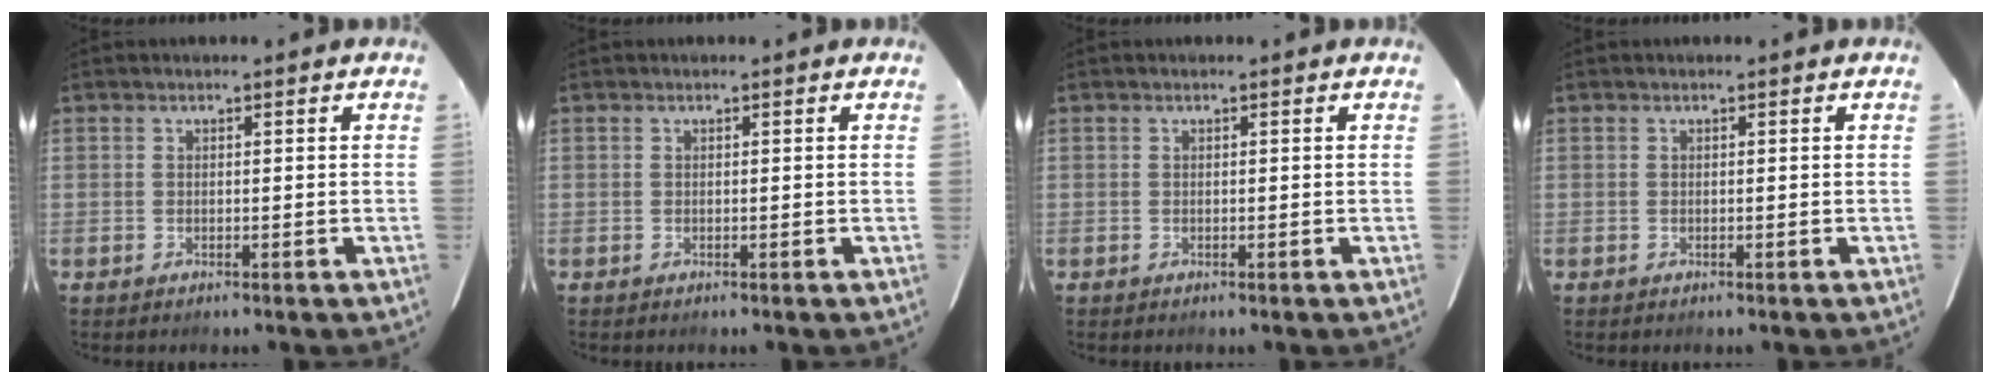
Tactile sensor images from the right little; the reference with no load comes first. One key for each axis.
{"total": 0.0}
{"total": 0.0}
{"total": 0.0}